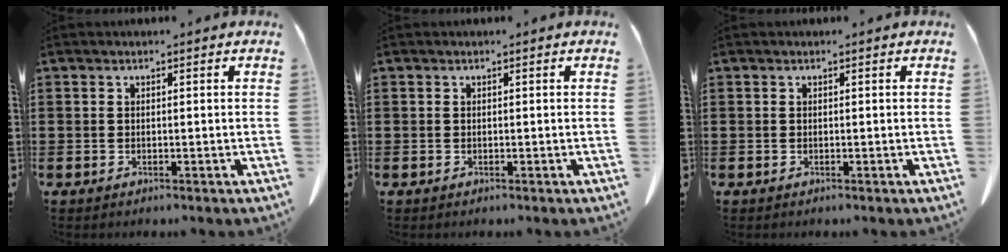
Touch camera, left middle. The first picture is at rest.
{"total": 0.0}
{"total": 0.0}